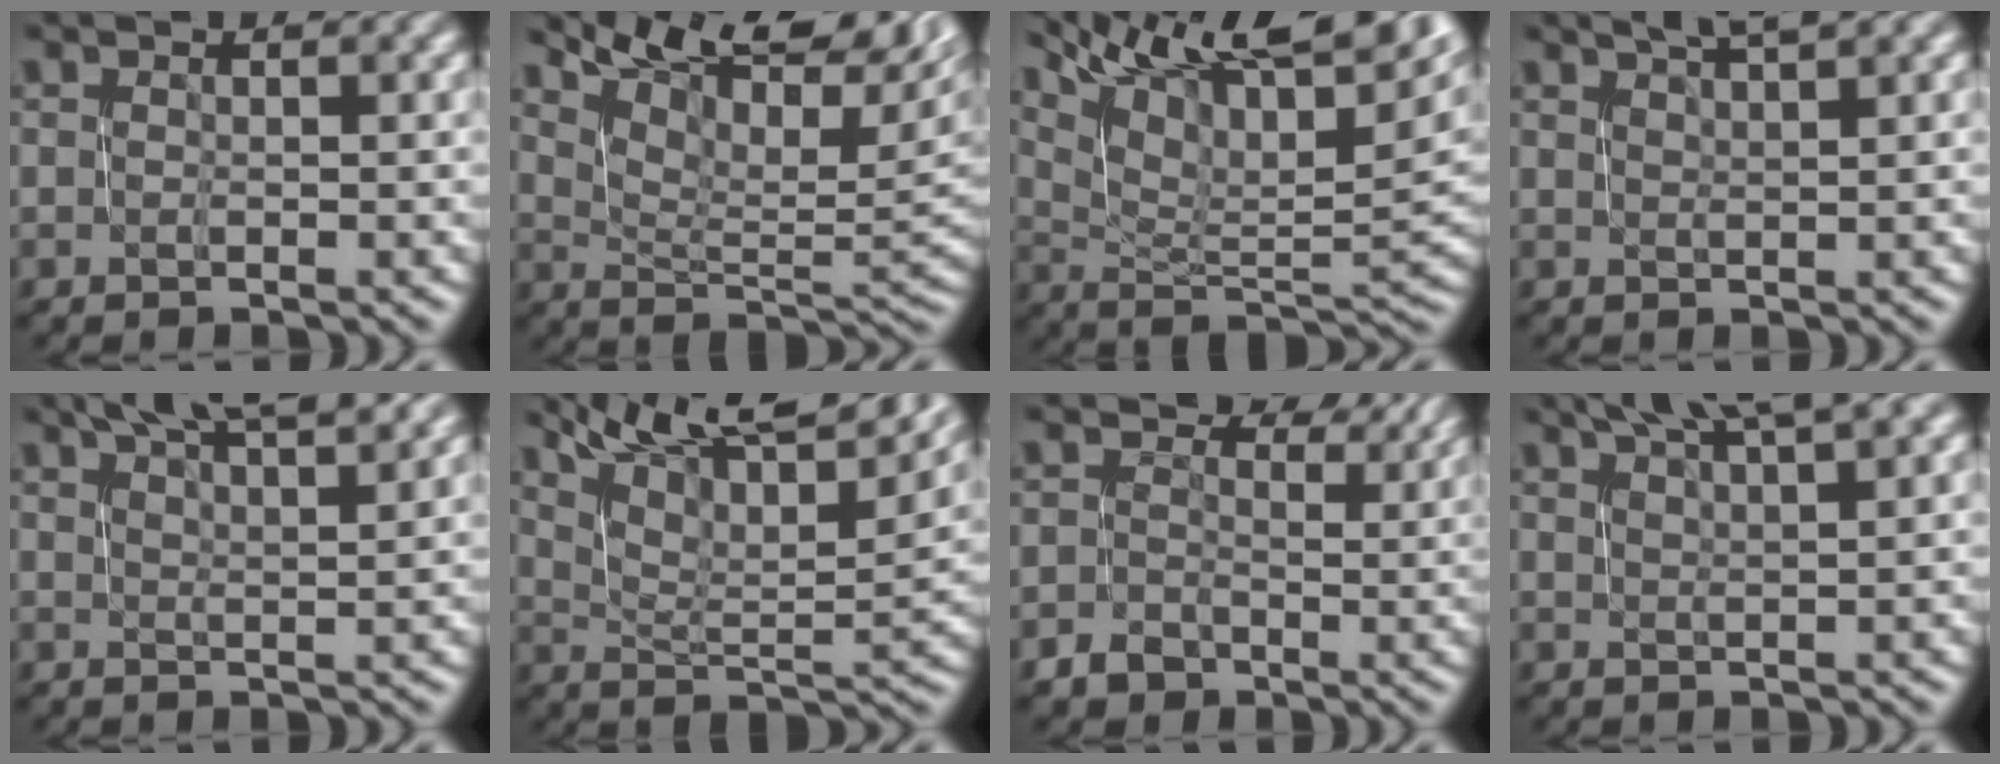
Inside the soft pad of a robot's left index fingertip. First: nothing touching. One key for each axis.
{"total": 11.9, "fx": 7.7, "fy": 3.9, "fz": 8.3, "tx": -0.126, "ty": 0.026, "tz": 0.138}
{"total": 15.3, "fx": 9.7, "fy": 5.0, "fz": 10.8, "tx": -0.183, "ty": 0.036, "tz": 0.172}
{"total": 3.2, "fx": 2.4, "fy": 0.3, "fz": 2.1, "tx": -0.023, "ty": 0.007, "tz": 0.035}
{"total": 7.7, "fx": 5.8, "fy": 1.5, "fz": 4.8, "tx": -0.043, "ty": 0.021, "tz": 0.062}
{"total": 14.1, "fx": 10.6, "fy": 3.6, "fz": 8.6, "tx": -0.136, "ty": 0.023, "tz": 0.147}
{"total": 3.9, "fx": 0.9, "fy": 3.4, "fz": 1.8, "tx": -0.018, "ty": 0.004, "tz": 0.008}
{"total": 6.4, "fx": 4.6, "fy": 0.9, "fz": 4.4, "tx": -0.051, "ty": 0.018, "tz": 0.067}